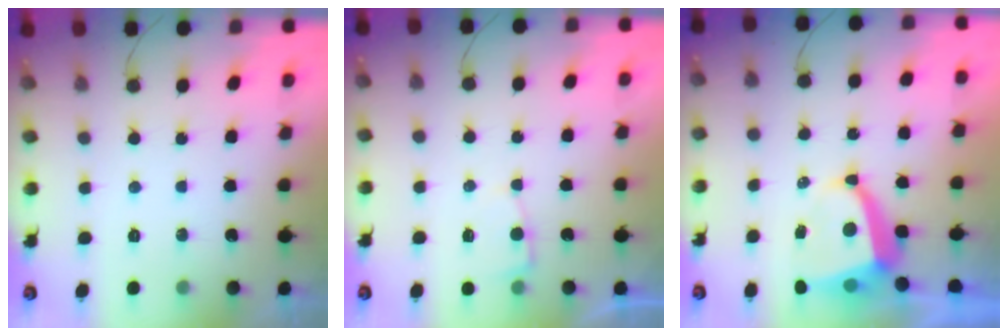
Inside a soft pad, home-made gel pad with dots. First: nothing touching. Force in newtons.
{"total": 2.6, "press": 2.6, "slide": 0.3}
{"total": 6.7, "press": 6.7, "slide": 0.9}